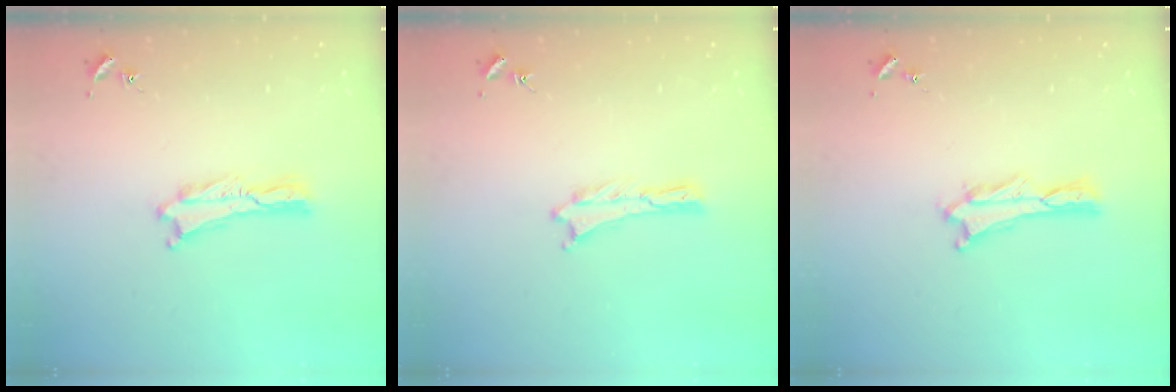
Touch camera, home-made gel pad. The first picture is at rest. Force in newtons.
{"total": 0.0}
{"total": 0.9, "press": 0.9, "slide": 0.2}